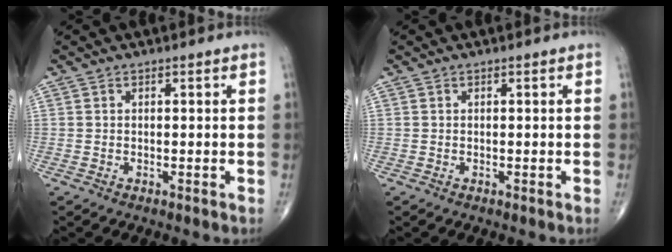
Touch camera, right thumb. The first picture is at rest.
{"total": 0.0}